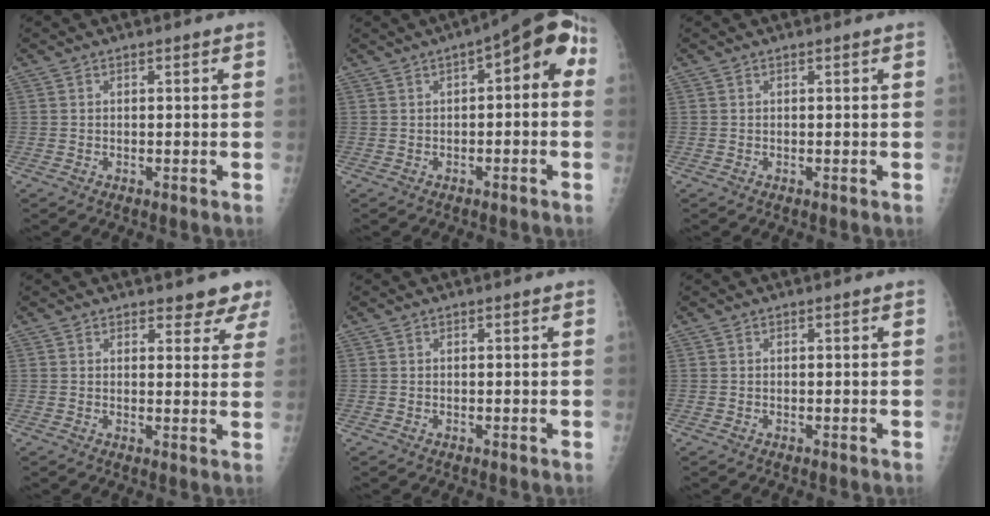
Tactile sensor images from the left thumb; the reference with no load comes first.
{"total": 9.1, "force": [1.0, 4.1, 8.1], "torque": [-0.079, 0.039, -0.001]}
{"total": 0.0}
{"total": 4.4, "force": [3.8, 2.0, 1.0], "torque": [0.023, -0.023, 0.035]}
{"total": 0.0}
{"total": 0.0}